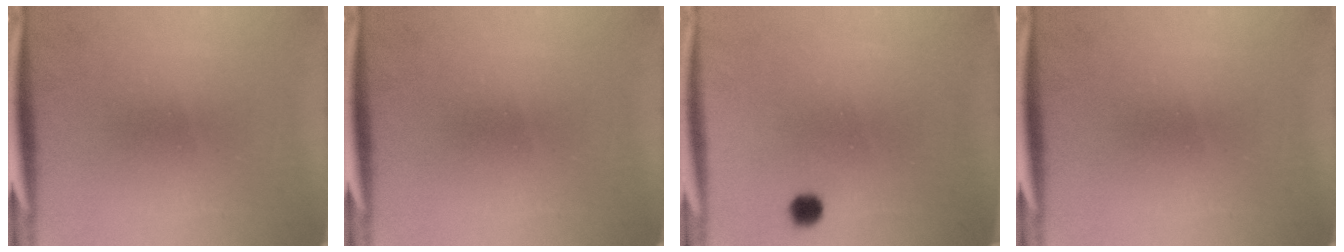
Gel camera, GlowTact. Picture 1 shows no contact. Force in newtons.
{"total": 0.0}
{"total": 2.6}
{"total": 0.0}